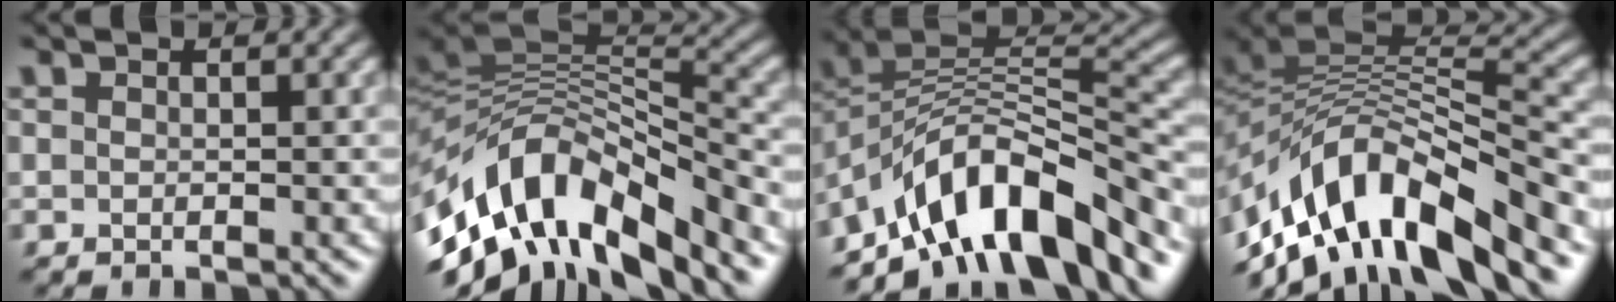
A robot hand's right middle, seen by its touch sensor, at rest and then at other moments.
{"total": 12.0, "force": [-5.8, 5.4, 9.0], "torque": [-0.165, 0.017, -0.113]}
{"total": 11.2, "force": [-6.8, 4.8, 7.5], "torque": [-0.111, 0.019, -0.132]}
{"total": 11.6, "force": [-6.3, 5.2, 8.3], "torque": [-0.150, 0.015, -0.115]}